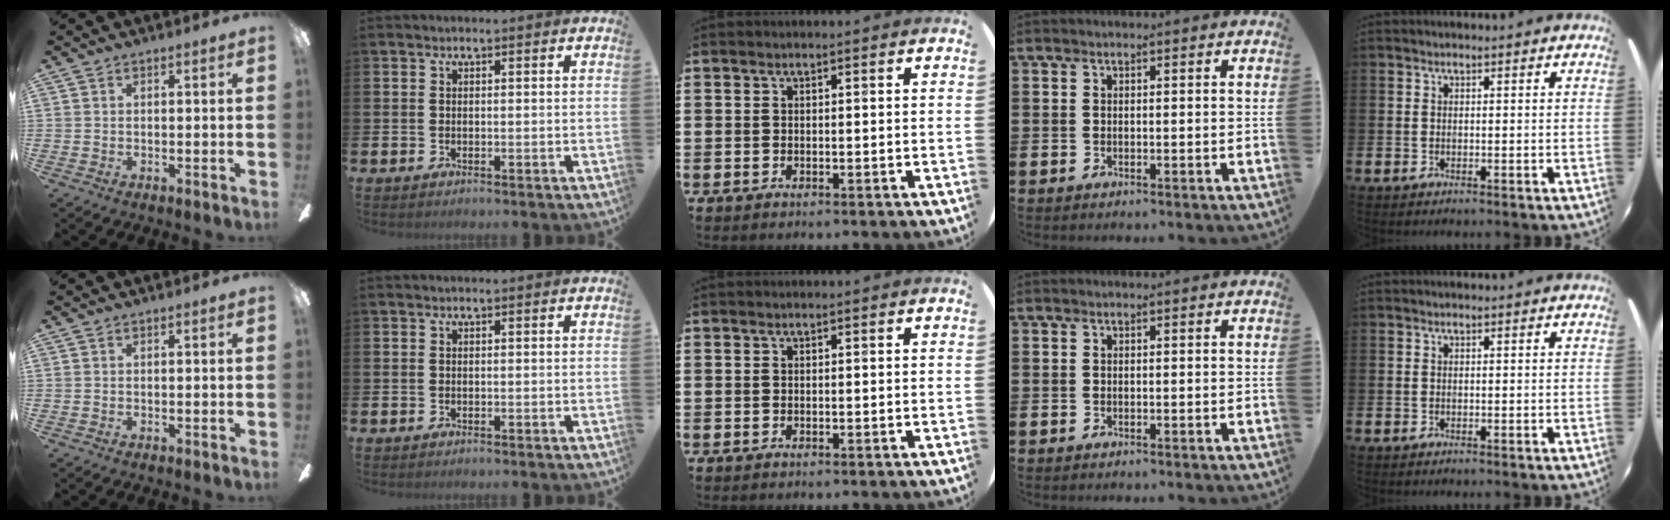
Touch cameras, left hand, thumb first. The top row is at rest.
{}